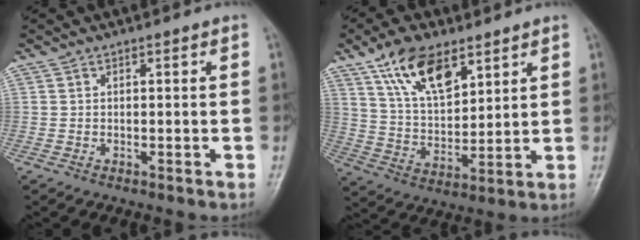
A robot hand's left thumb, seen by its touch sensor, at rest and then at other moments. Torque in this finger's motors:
{"motor_torque": [1.56, 1.53, 1.01, -1.09, 0.09]}